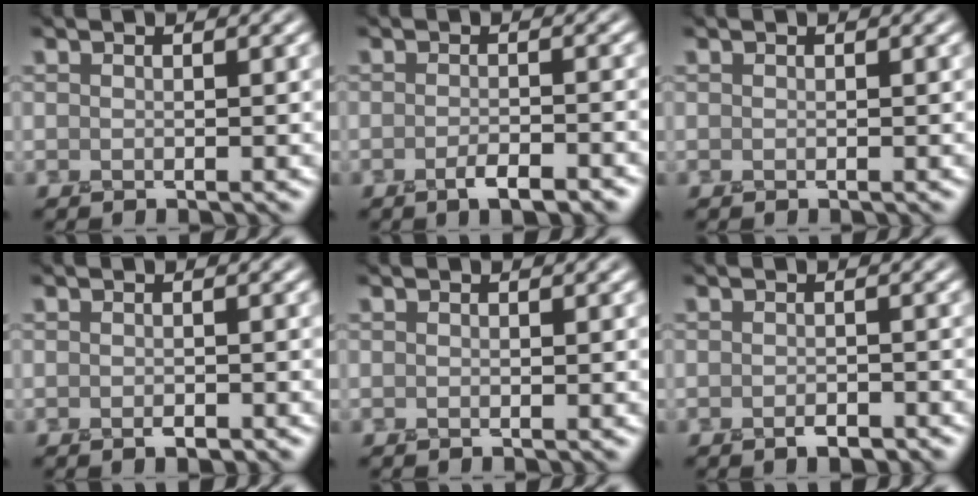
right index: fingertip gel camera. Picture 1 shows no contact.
{"total": 2.5, "force": [-1.7, 0.7, 1.8], "torque": [-0.032, -0.008, -0.027]}
{"total": 0.0}
{"total": 1.1, "force": [-0.6, 0.5, 0.8], "torque": [-0.015, -0.007, -0.010]}
{"total": 0.0}
{"total": 1.5, "force": [-1.0, 0.6, 0.9], "torque": [-0.018, -0.008, -0.017]}